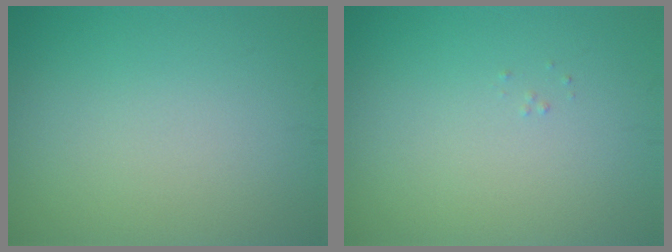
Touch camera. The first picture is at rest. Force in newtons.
{"total": 0.0}